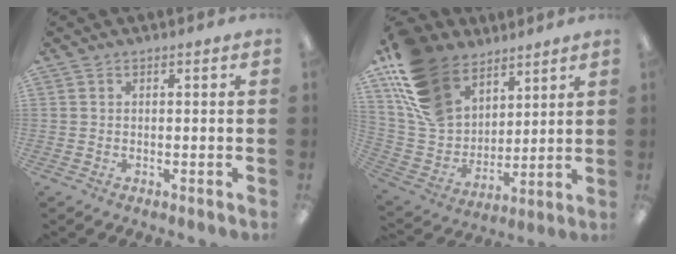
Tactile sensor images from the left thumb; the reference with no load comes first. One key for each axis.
{"total": 18.8, "fx": 12.0, "fy": 12.0, "fz": 8.1, "tx": -0.197, "ty": -0.060, "tz": 0.231}